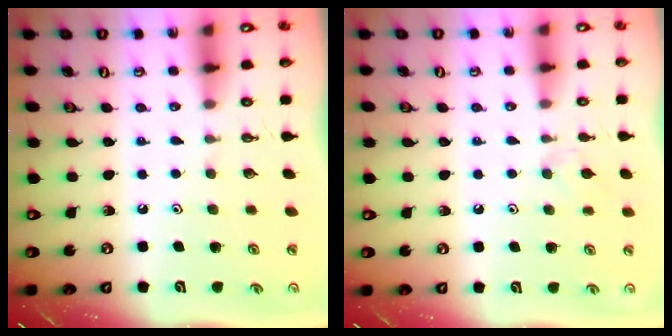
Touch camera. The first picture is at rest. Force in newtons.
{"total": 3.7, "press": 3.6, "slide": 0.6}